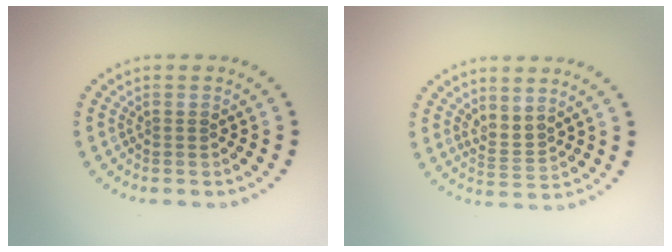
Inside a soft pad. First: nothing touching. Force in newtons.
{"total": 2.1, "press": 1.6, "slide": 1.3}